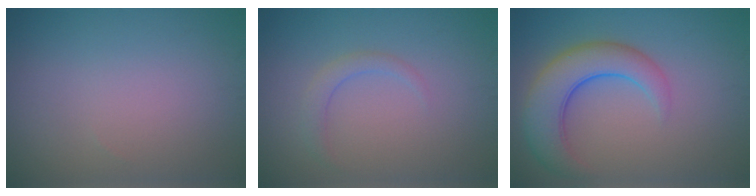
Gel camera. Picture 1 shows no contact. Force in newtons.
{"total": 1.5, "press": 1.5, "slide": 0.1}
{"total": 6.0, "press": 6.0, "slide": 0.4}